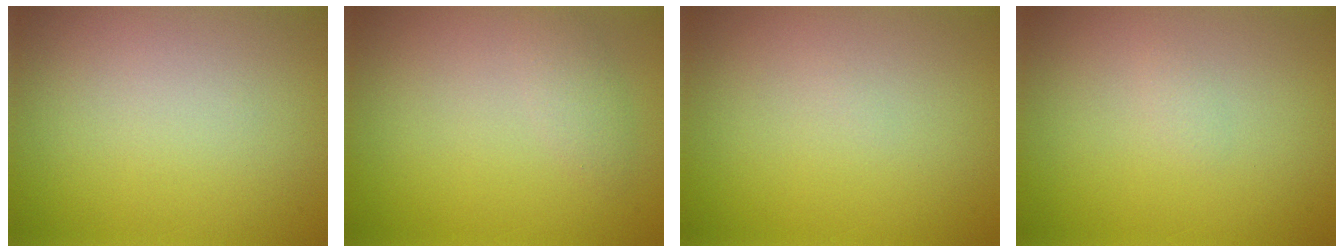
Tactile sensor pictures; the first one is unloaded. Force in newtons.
{"total": 1.2, "press": 1.2, "slide": 0.0}
{"total": 0.0}
{"total": 0.5, "press": 0.5, "slide": 0.1}